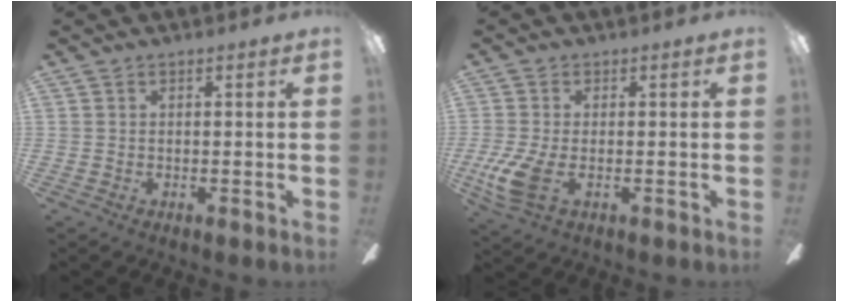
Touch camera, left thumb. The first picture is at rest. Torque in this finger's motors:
{"motor_torque": [-0.03, 0.23, 0.05, -0.04, 0.03]}